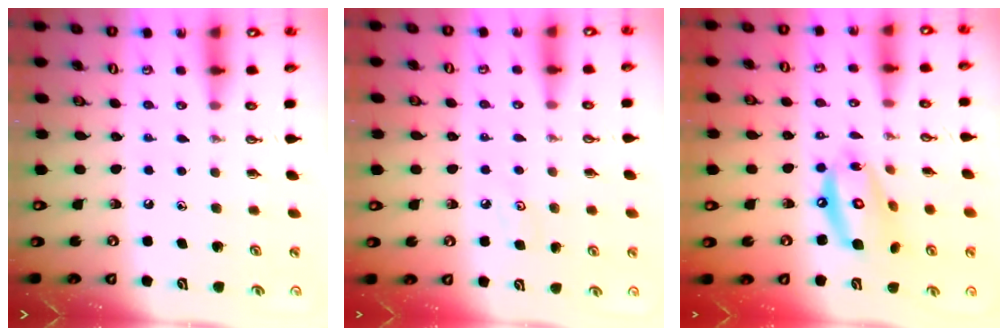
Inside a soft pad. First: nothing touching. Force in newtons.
{"total": 3.9, "press": 3.8, "slide": 0.6}
{"total": 13.2, "press": 13.2, "slide": 1.2}